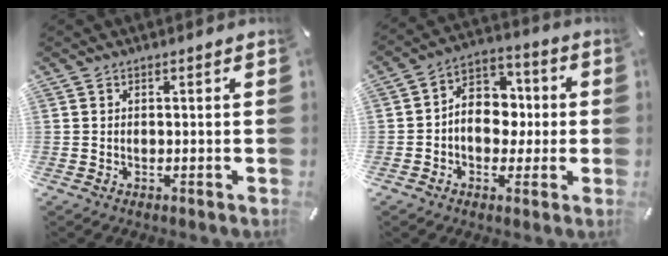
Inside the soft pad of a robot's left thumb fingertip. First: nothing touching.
{"total": 10.0, "force": [-0.7, 8.1, 5.8], "torque": [-0.101, 0.009, -0.014]}